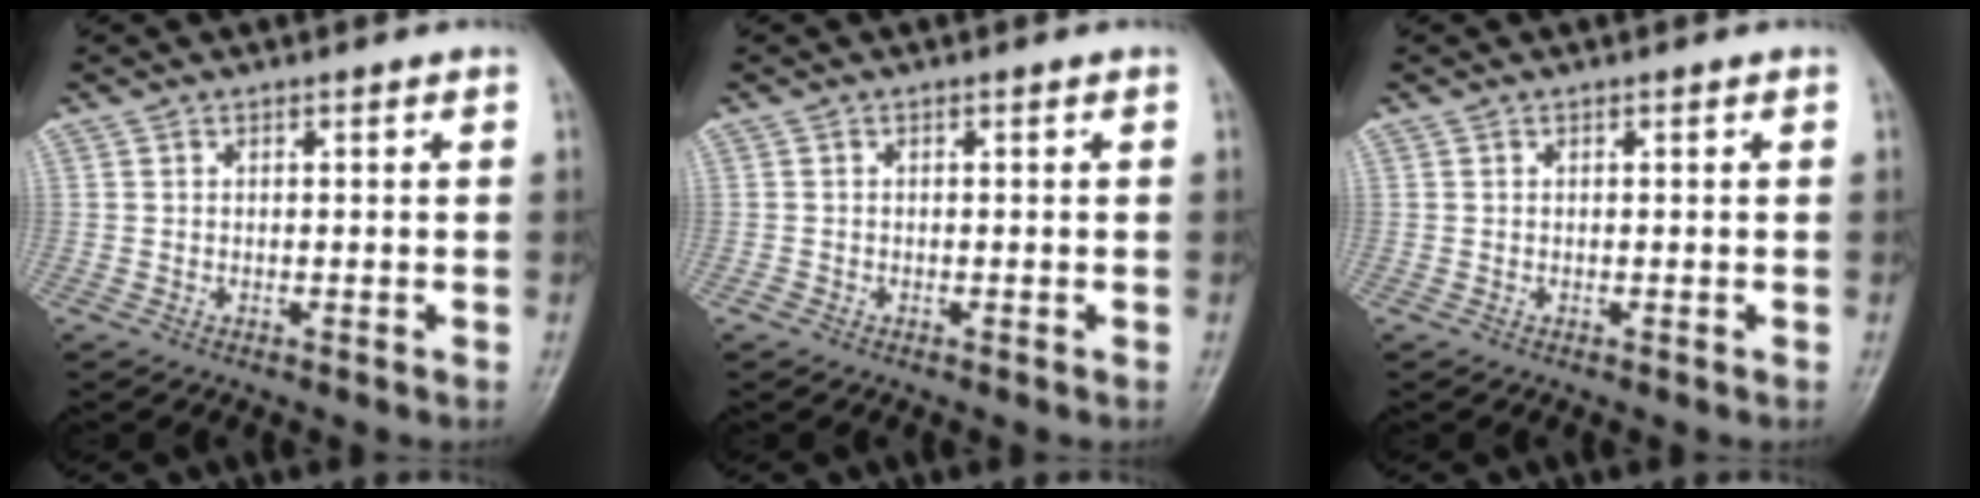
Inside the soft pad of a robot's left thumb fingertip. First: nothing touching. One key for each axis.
{"total": 0.7, "fx": -0.5, "fy": 0.5, "fz": 0.1, "tx": -0.005, "ty": 0.000, "tz": -0.014}
{"total": 0.0}